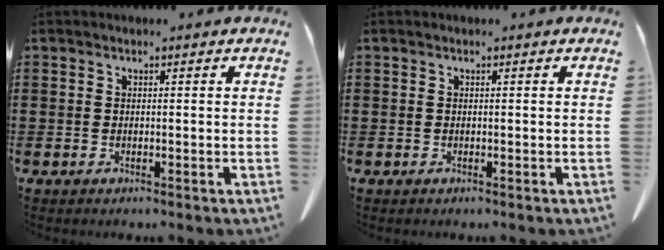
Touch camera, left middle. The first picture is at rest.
{"total": 0.0}